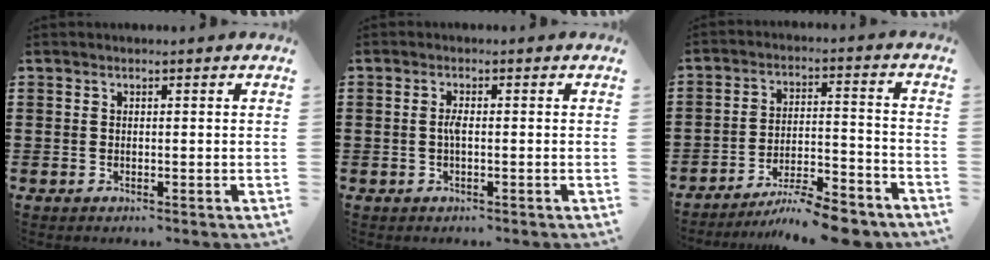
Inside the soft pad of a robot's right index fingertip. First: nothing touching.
{"total": 1.8, "force": [-0.3, 0.4, 1.7], "torque": [-0.041, -0.002, -0.008]}
{"total": 7.8, "force": [-7.0, 0.6, 3.5], "torque": [-0.055, 0.012, -0.133]}